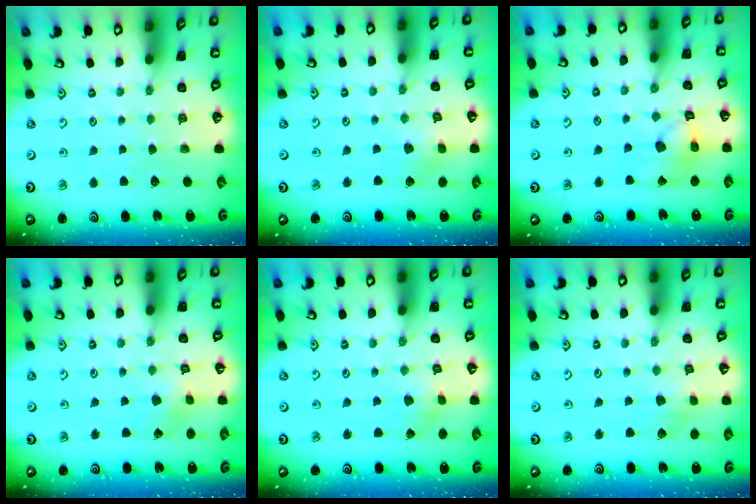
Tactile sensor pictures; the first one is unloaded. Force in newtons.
{"total": 2.9, "press": 2.9, "slide": 0.6}
{"total": 11.6, "press": 11.5, "slide": 1.4}
{"total": 2.0, "press": 2.0, "slide": 0.2}
{"total": 1.4, "press": 1.3, "slide": 0.3}
{"total": 2.8, "press": 2.8, "slide": 0.6}